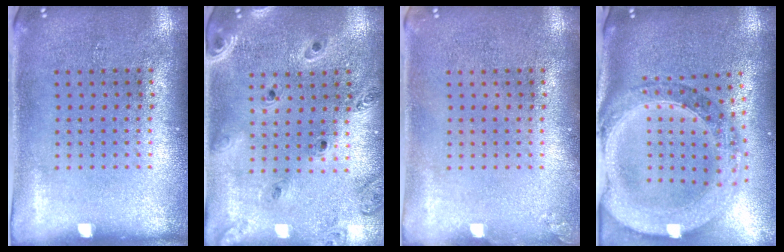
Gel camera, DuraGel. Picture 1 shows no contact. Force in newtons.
{"total": 1.3, "press": 1.3, "slide": 0.1}
{"total": 0.6, "press": 0.6, "slide": 0.0}
{"total": 2.5, "press": 2.2, "slide": 1.2}